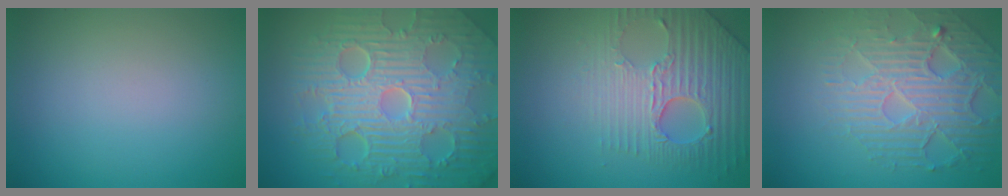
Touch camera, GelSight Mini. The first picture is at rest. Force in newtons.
{"total": 11.6, "press": 7.4, "slide": 8.9}
{"total": 4.8, "press": 4.5, "slide": 1.7}
{"total": 6.6, "press": 4.8, "slide": 4.4}